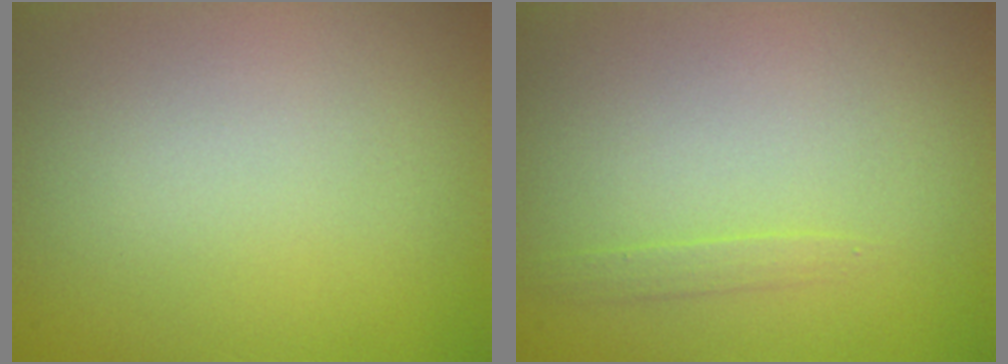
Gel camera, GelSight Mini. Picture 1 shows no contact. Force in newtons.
{"total": 0.7, "press": 0.7, "slide": 0.1}